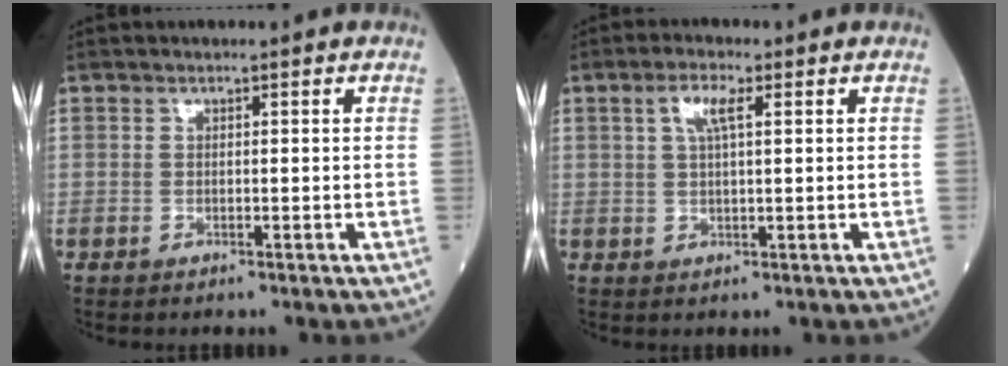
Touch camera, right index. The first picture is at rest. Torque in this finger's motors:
{"motor_torque": [0.31, 0.29, 0.19, 0.08]}